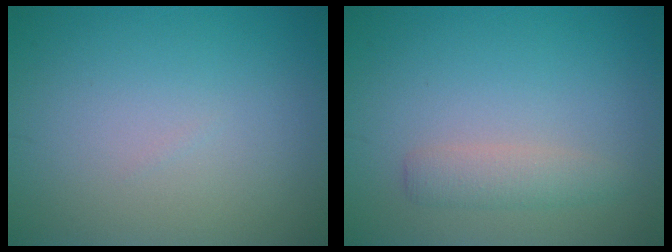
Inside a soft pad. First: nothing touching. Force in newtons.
{"total": 2.0, "press": 2.0, "slide": 0.2}